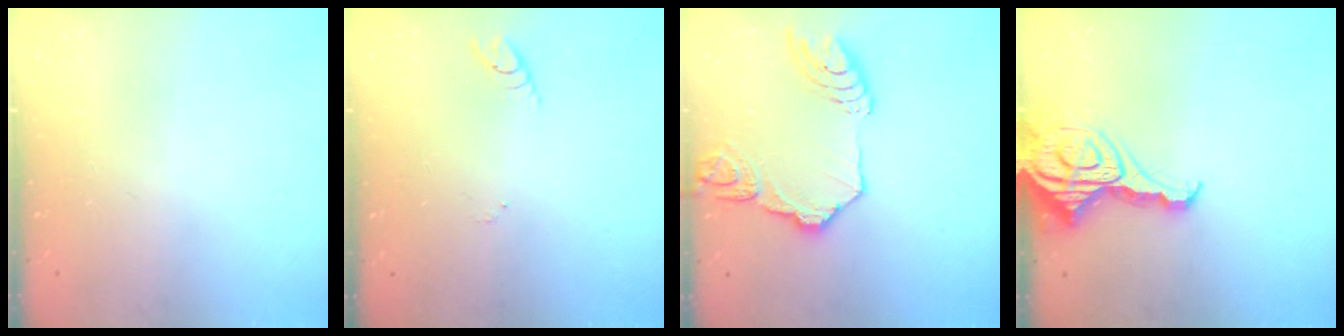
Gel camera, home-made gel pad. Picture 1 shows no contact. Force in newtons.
{"total": 2.6, "press": 2.6, "slide": 0.3}
{"total": 15.3, "press": 15.3, "slide": 1.5}
{"total": 13.3, "press": 13.2, "slide": 1.4}